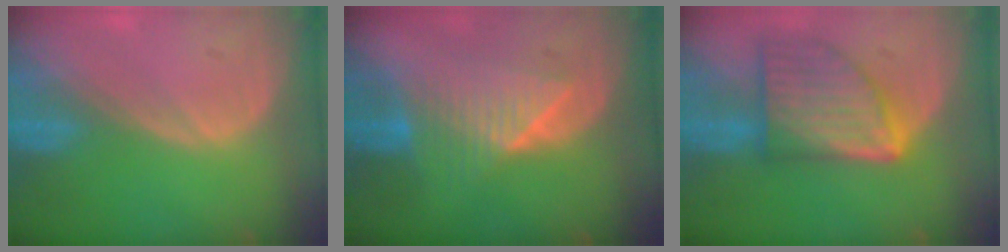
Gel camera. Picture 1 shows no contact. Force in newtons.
{"total": 6.9, "press": 6.8, "slide": 0.9}
{"total": 9.3, "press": 9.3, "slide": 0.5}